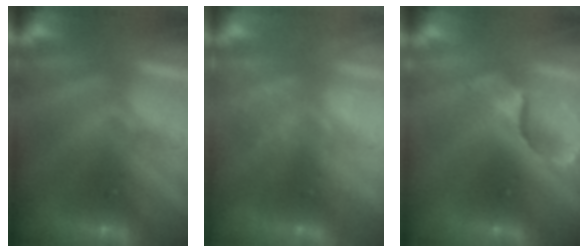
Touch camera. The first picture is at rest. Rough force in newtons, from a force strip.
{"total": 2.3}
{"total": 4.8}